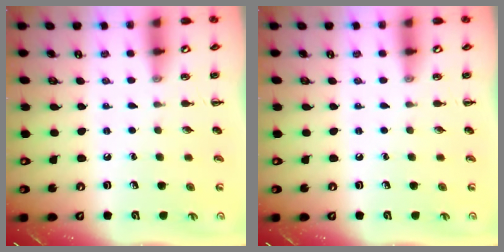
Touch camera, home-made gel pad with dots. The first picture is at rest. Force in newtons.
{"total": 0.0}